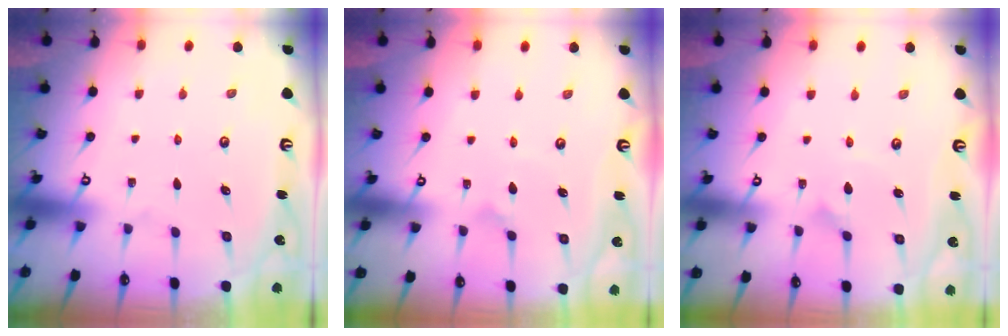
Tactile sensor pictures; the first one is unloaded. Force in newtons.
{"total": 2.9, "press": 2.9, "slide": 0.1}
{"total": 2.3, "press": 2.3, "slide": 0.1}